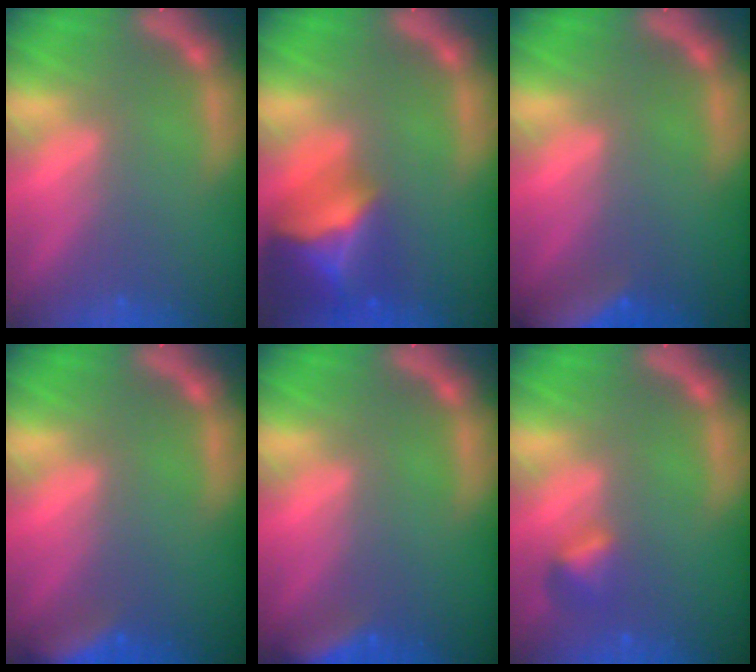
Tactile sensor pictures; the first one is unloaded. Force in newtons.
{"total": 8.4}
{"total": 8.0}
{"total": 5.0}
{"total": 4.4}
{"total": 1.9}